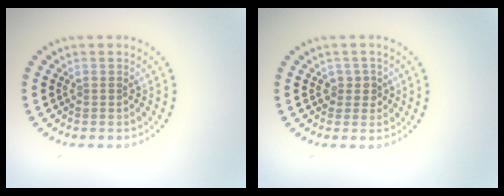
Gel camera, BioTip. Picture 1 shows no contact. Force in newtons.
{"total": 1.5, "press": 1.3, "slide": 0.8}